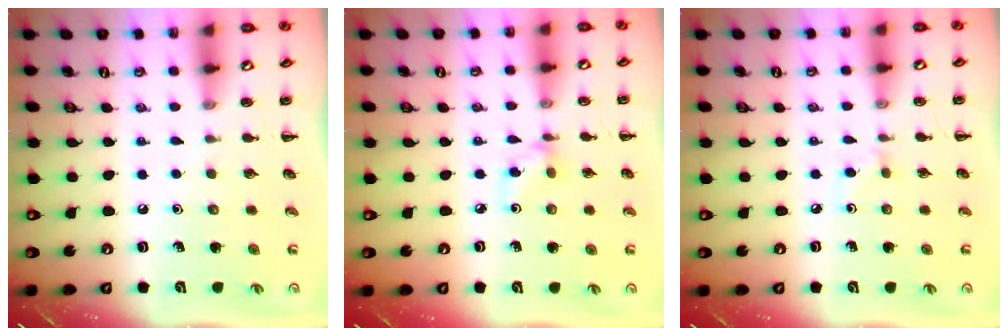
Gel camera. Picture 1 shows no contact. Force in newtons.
{"total": 3.0, "press": 2.8, "slide": 1.1}
{"total": 2.6, "press": 2.4, "slide": 1.1}